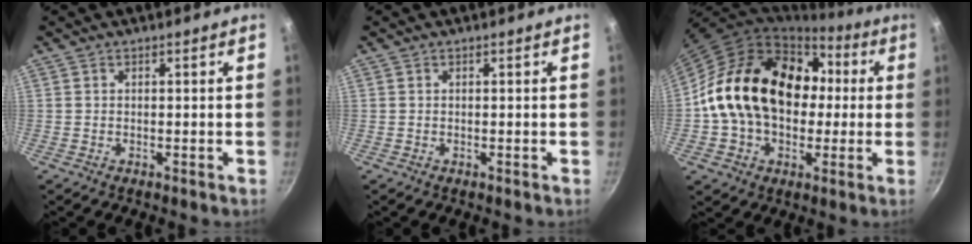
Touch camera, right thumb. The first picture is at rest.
{"total": 0.0}
{"total": 23.0, "force": [1.6, 16.6, 15.8], "torque": [-0.240, 0.047, 0.027]}